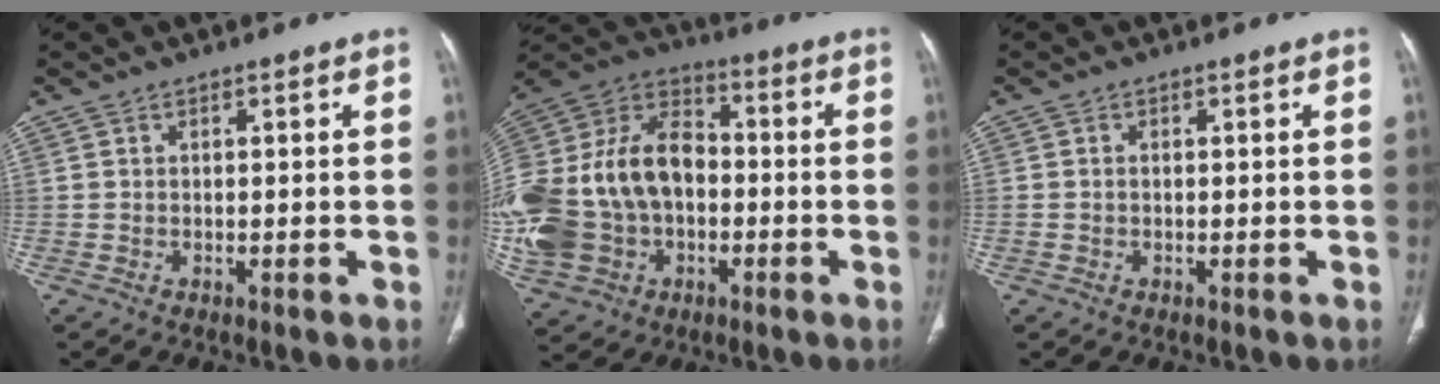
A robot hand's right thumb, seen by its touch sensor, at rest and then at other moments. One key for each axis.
{"total": 27.7, "fx": -3.2, "fy": 20.5, "fz": 18.3, "tx": -0.416, "ty": 0.039, "tz": -0.047}
{"total": 0.8, "fx": -0.1, "fy": 0.6, "fz": 0.5, "tx": -0.013, "ty": 0.006, "tz": 0.001}